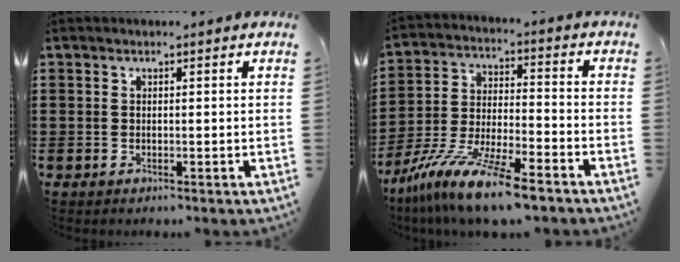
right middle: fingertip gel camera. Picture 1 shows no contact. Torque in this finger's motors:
{"motor_torque": [2.14, 0.00, 1.05, 0.21]}